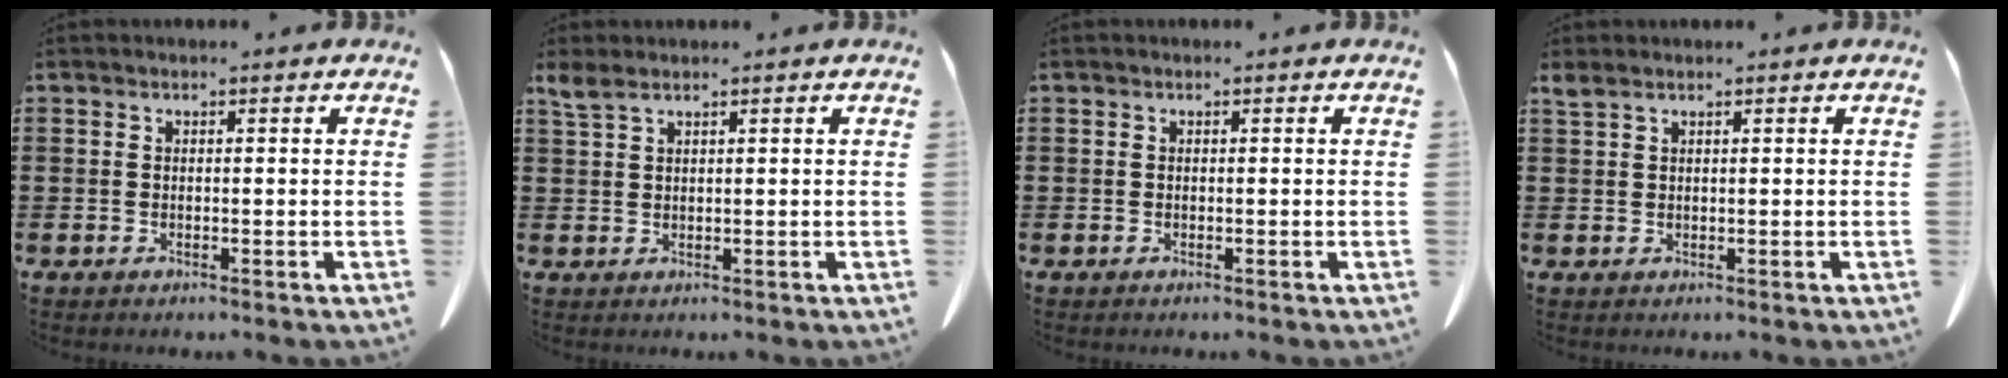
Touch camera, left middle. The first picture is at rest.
{"total": 2.2, "force": [1.6, 0.5, 1.4], "torque": [-0.033, 0.002, 0.029]}
{"total": 0.0}
{"total": 1.2, "force": [0.9, 0.2, 0.7], "torque": [-0.017, 0.001, 0.017]}